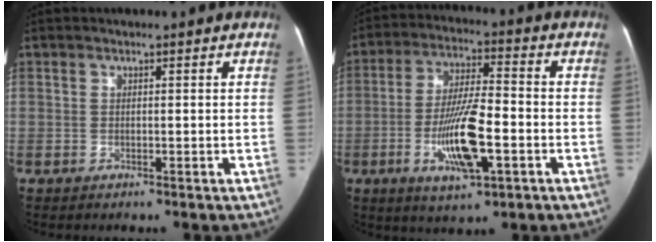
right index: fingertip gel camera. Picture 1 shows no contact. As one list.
[{"total": 12.5, "force": [-3.7, 3.0, 11.6], "torque": [-0.222, -0.001, -0.060]}]